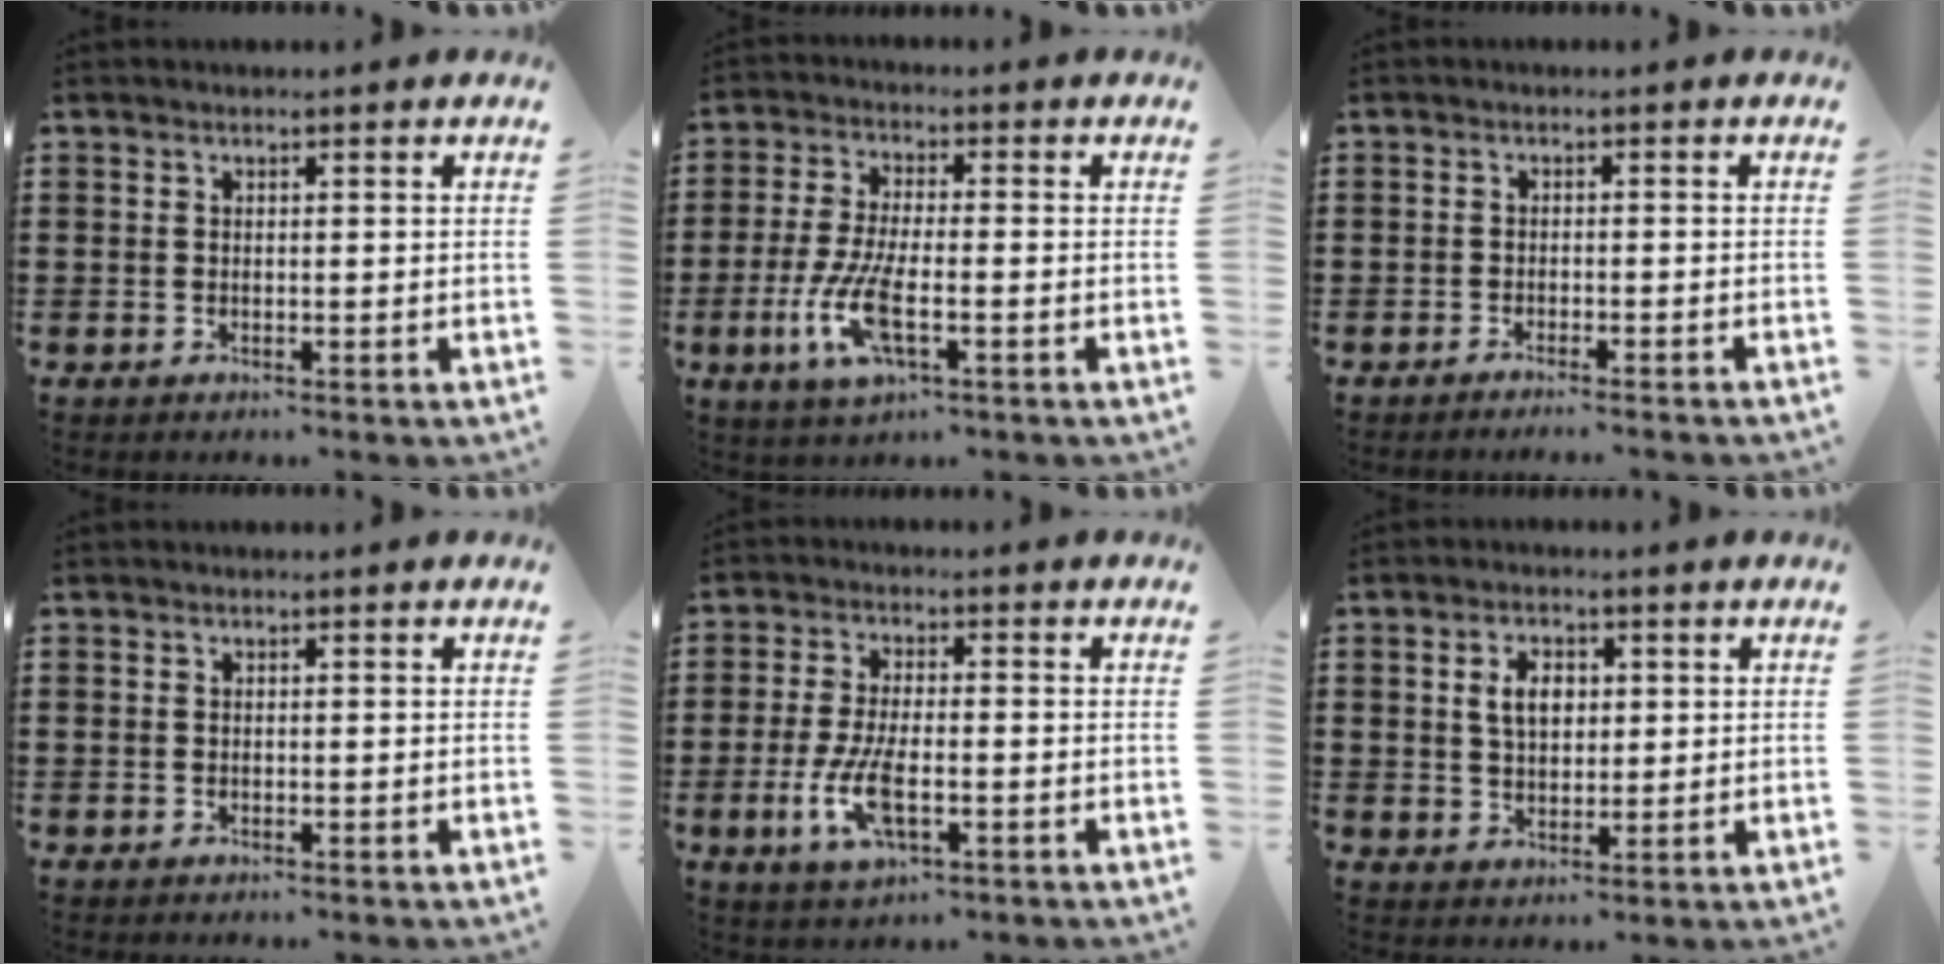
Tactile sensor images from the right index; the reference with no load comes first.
{"total": 8.2, "force": [-3.0, 2.3, 7.3], "torque": [-0.175, -0.023, -0.059]}
{"total": 1.6, "force": [-1.5, -0.3, 0.4], "torque": [-0.006, 0.001, -0.031]}
{"total": 0.0}
{"total": 7.4, "force": [-2.1, 2.6, 6.6], "torque": [-0.150, -0.015, -0.042]}
{"total": 4.5, "force": [1.0, 3.0, 3.2], "torque": [-0.064, 0.010, 0.013]}